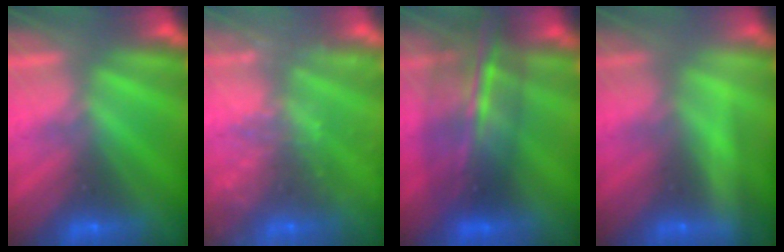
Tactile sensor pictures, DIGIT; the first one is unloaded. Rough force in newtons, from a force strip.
{"total": 5.9}
{"total": 6.3}
{"total": 2.2}